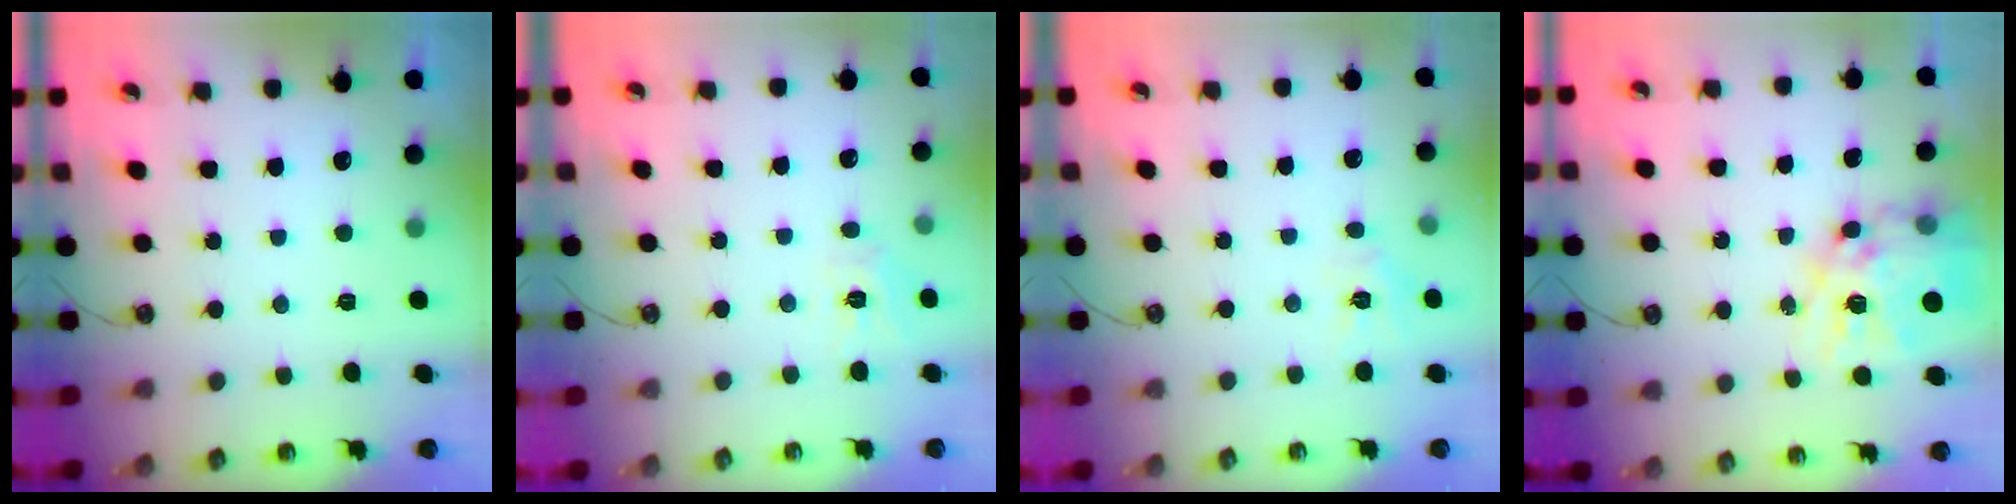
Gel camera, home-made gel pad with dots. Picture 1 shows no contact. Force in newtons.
{"total": 5.3, "press": 5.3, "slide": 0.5}
{"total": 5.1, "press": 5.1, "slide": 0.2}
{"total": 17.8, "press": 17.8, "slide": 1.5}